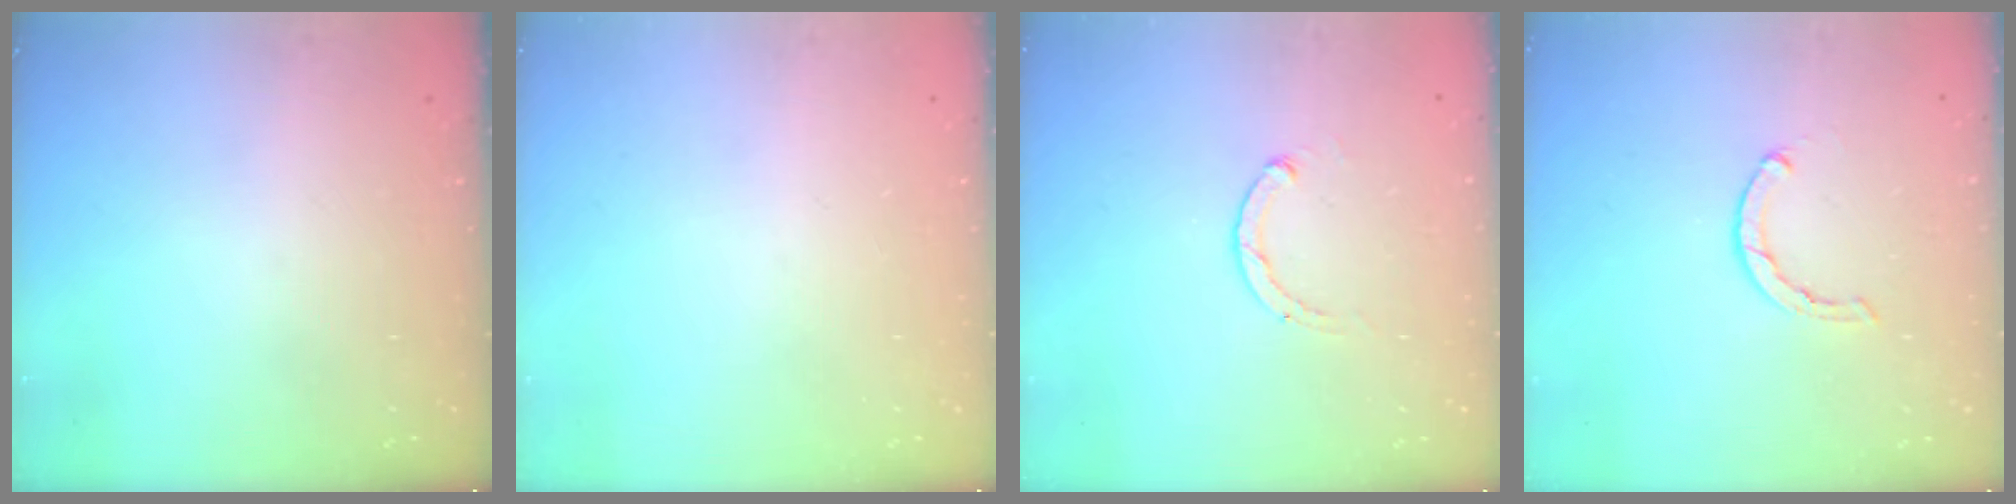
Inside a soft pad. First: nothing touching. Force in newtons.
{"total": 0.0}
{"total": 1.8, "press": 1.7, "slide": 0.5}
{"total": 1.6, "press": 1.5, "slide": 0.4}